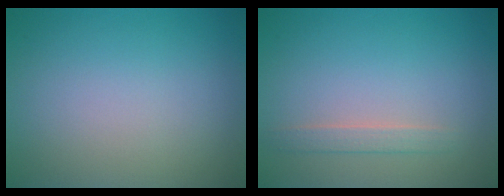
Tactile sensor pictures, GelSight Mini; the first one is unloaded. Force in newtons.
{"total": 1.3, "press": 1.3, "slide": 0.1}